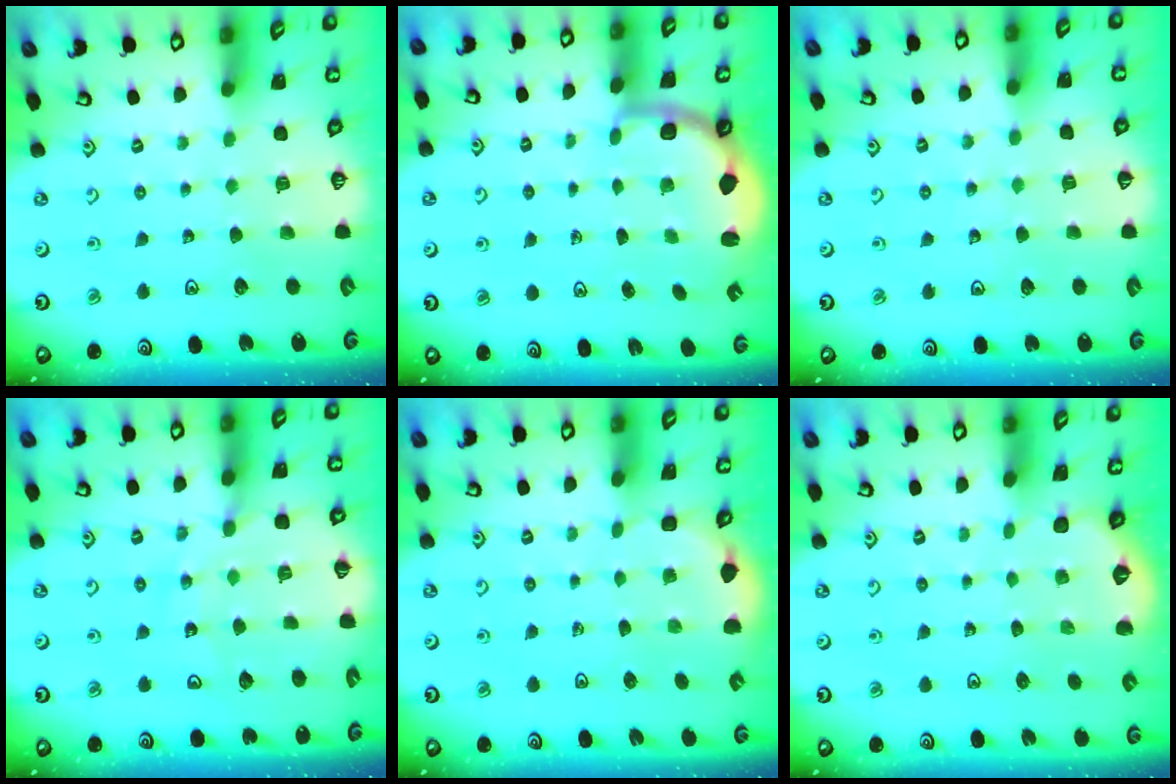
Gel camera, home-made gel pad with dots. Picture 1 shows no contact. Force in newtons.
{"total": 2.3, "press": 2.0, "slide": 1.1}
{"total": 3.1, "press": 3.1, "slide": 0.3}
{"total": 9.5, "press": 9.5, "slide": 0.2}
{"total": 2.4, "press": 1.0, "slide": 2.1}
{"total": 1.4, "press": 1.4, "slide": 0.1}